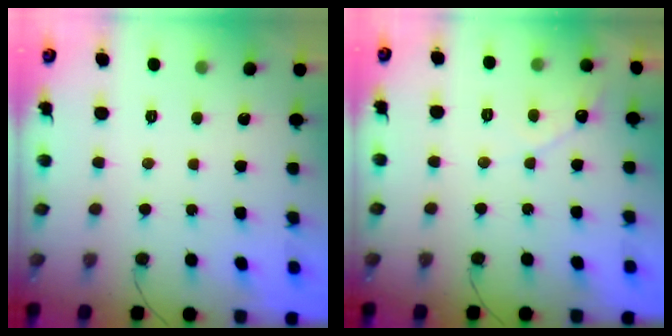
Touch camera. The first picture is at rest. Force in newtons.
{"total": 4.3, "press": 4.3, "slide": 0.2}